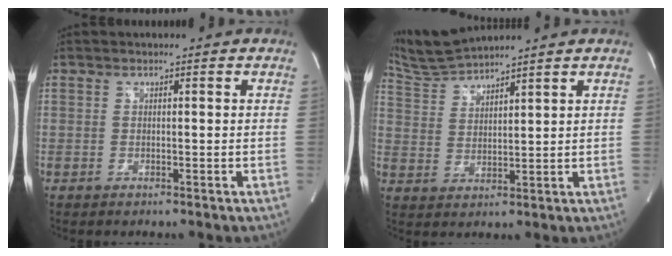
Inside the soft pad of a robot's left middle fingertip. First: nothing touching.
{"total": 6.4, "force": [6.3, -1.2, 0.8], "torque": [-0.032, 0.008, 0.135]}